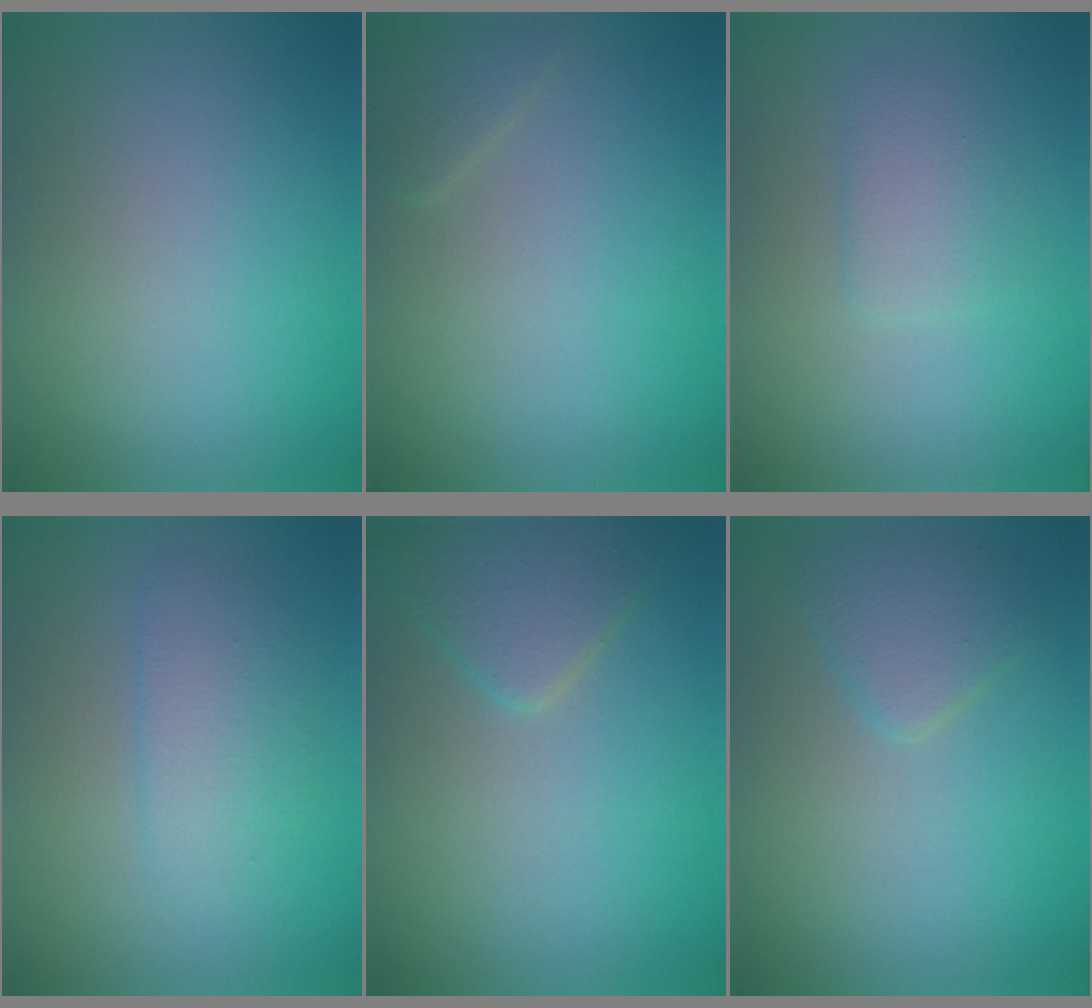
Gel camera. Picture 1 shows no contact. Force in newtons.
{"total": 1.2, "press": 1.2, "slide": 0.0}
{"total": 1.8, "press": 1.8, "slide": 0.1}
{"total": 2.4, "press": 2.4, "slide": 0.0}
{"total": 2.7, "press": 2.7, "slide": 0.2}
{"total": 2.2, "press": 2.2, "slide": 0.1}